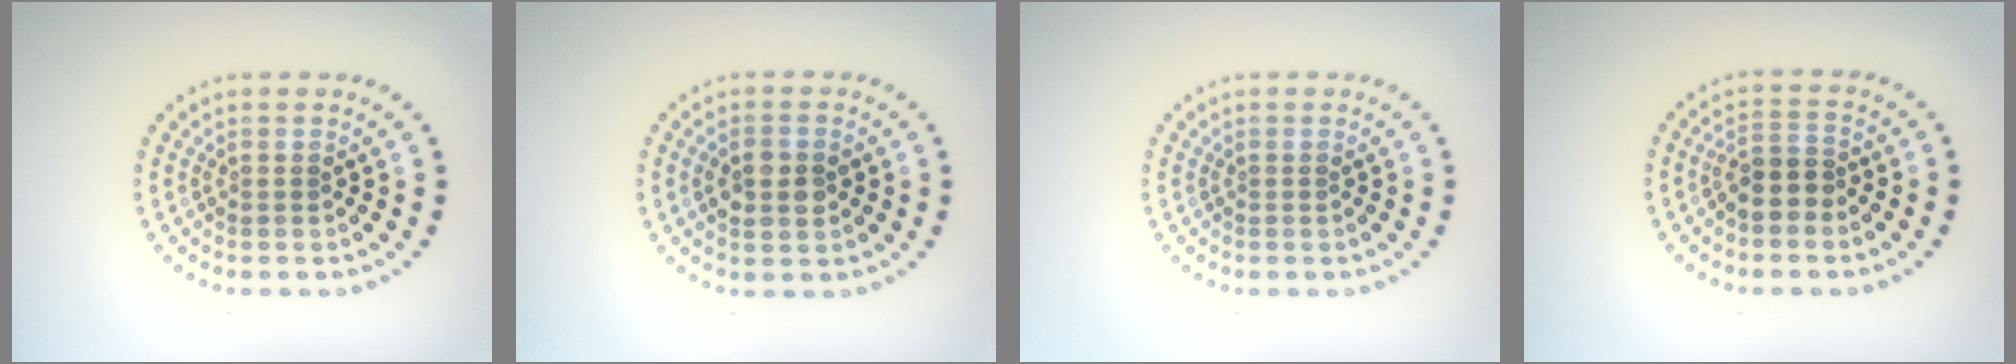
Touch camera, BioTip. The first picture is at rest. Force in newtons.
{"total": 2.9, "press": 2.9, "slide": 0.2}
{"total": 0.0}
{"total": 2.6, "press": 2.3, "slide": 1.2}